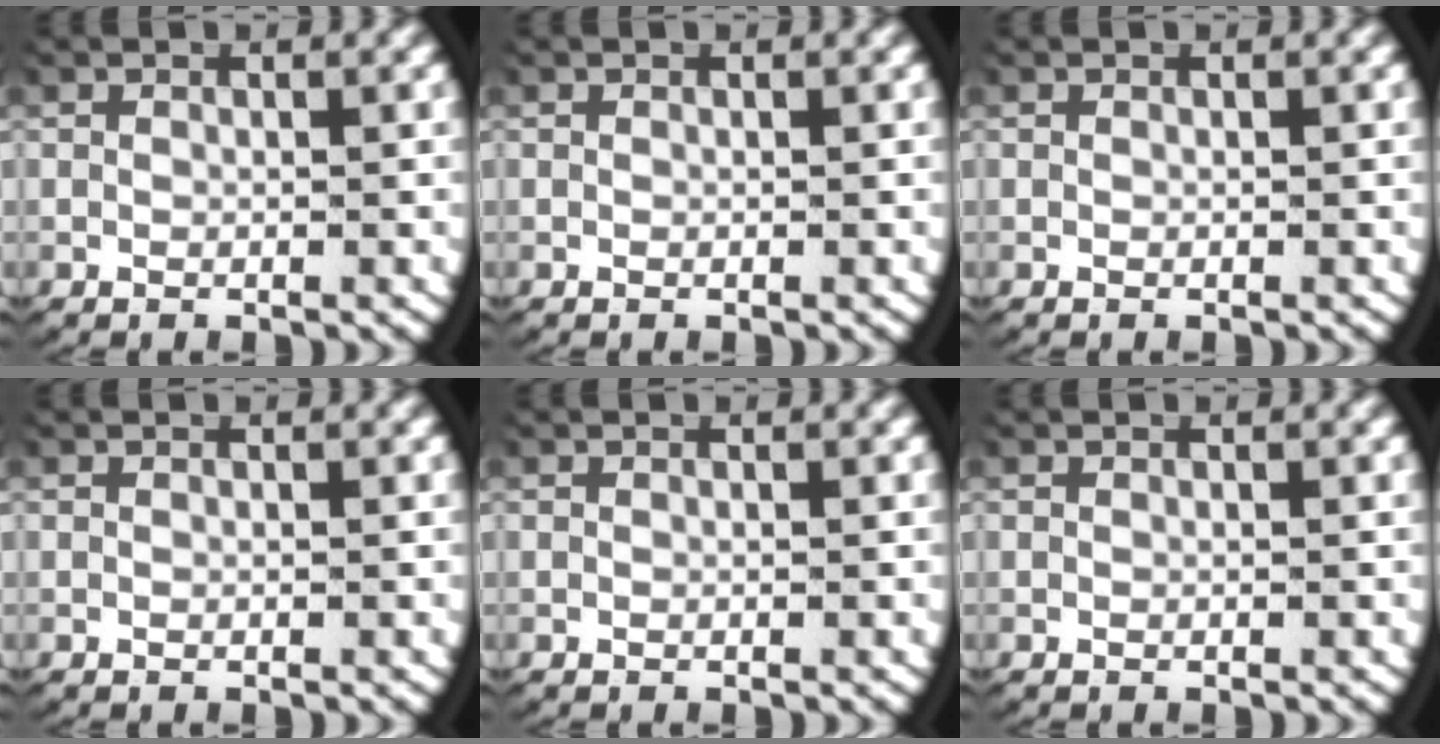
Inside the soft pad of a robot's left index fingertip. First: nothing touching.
{"total": 0.0}
{"total": 0.0}
{"total": 0.0}
{"total": 0.0}
{"total": 0.0}